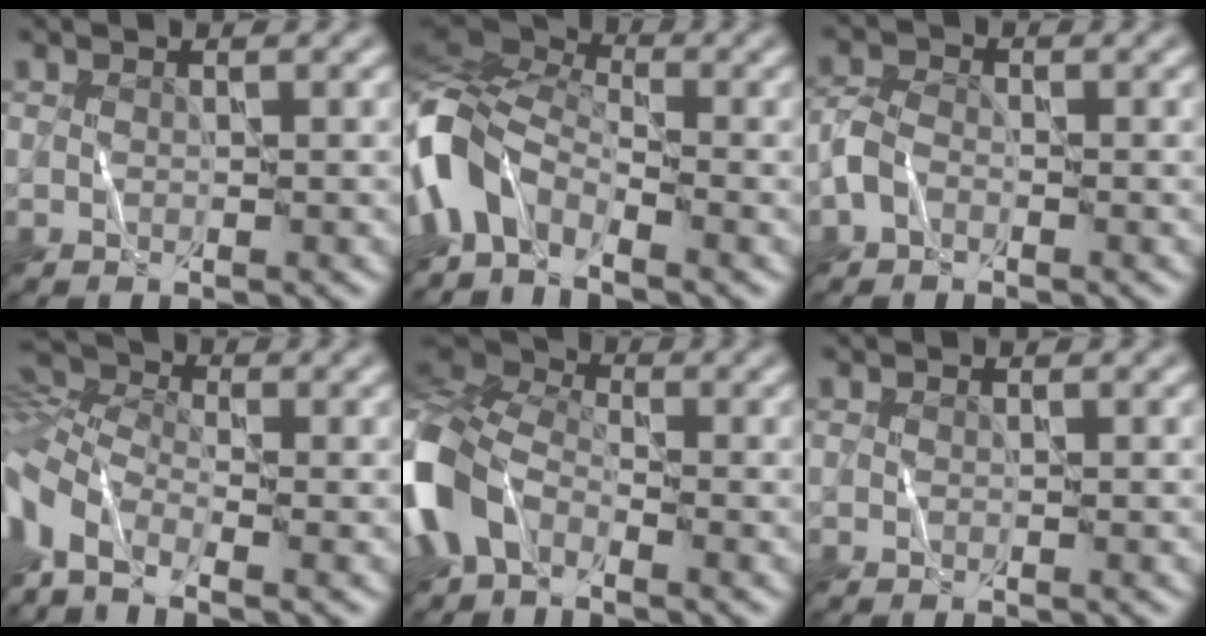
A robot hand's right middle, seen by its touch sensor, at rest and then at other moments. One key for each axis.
{"total": 7.5, "fx": -2.8, "fy": 4.1, "fz": 5.6, "tx": -0.122, "ty": 0.011, "tz": -0.084}
{"total": 1.9, "fx": -1.1, "fy": 1.2, "fz": 0.9, "tx": -0.019, "ty": 0.006, "tz": -0.032}
{"total": 6.7, "fx": -2.8, "fy": 3.2, "fz": 5.2, "tx": -0.115, "ty": -0.005, "tz": -0.078}
{"total": 9.6, "fx": -3.6, "fy": 6.0, "fz": 6.5, "tx": -0.159, "ty": -0.007, "tz": -0.093}
{"total": 0.0}